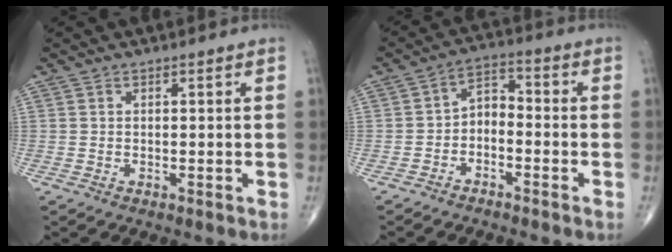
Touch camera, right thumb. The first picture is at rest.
{"total": 5.2, "force": [-2.2, 3.2, 3.4], "torque": [-0.045, 0.038, -0.050]}